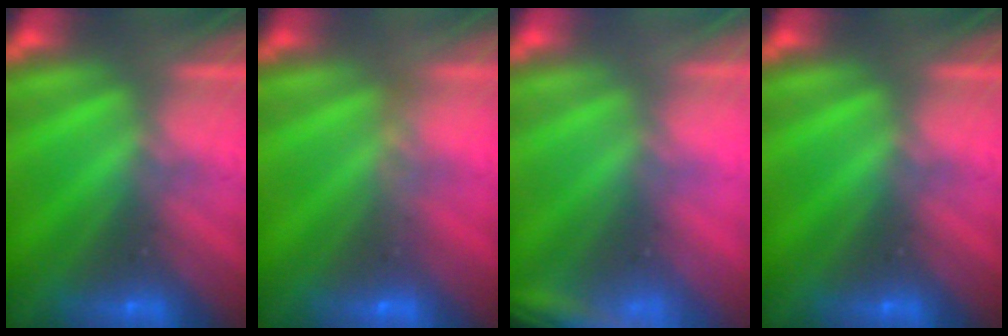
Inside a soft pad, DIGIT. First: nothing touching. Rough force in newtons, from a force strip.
{"total": 3.8}
{"total": 2.4}
{"total": 0.0}